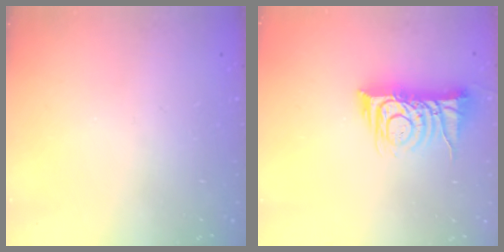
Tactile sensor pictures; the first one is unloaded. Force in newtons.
{"total": 10.8, "press": 10.8, "slide": 0.7}